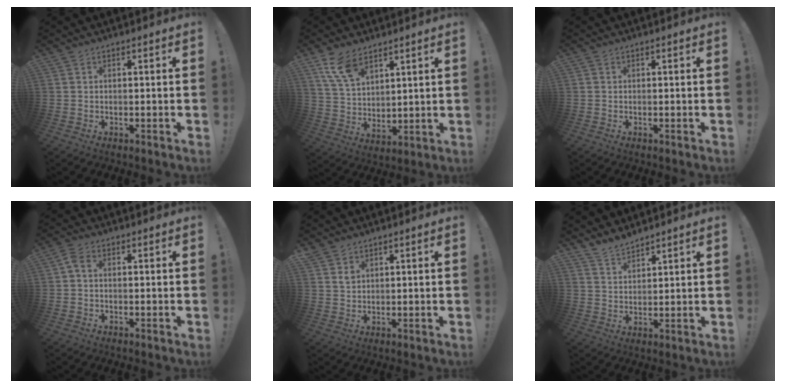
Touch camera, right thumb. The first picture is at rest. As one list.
[{"total": 10.8, "force": [7.5, 5.5, 5.5], "torque": [-0.104, -0.035, 0.145]}, {"total": 0.0}, {"total": 2.3, "force": [0.3, 1.3, 1.9], "torque": [-0.040, 0.005, 0.006]}, {"total": 2.8, "force": [2.0, 1.8, 0.6], "torque": [-0.003, -0.014, 0.036]}, {"total": 5.1, "force": [4.8, 1.2, 1.3], "torque": [-0.025, -0.032, 0.089]}]